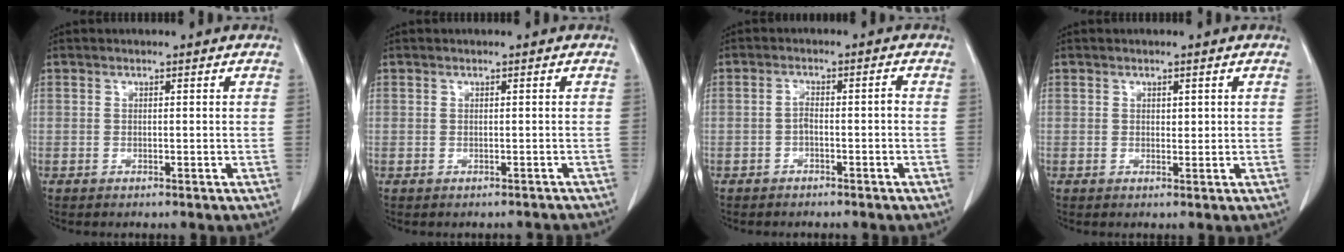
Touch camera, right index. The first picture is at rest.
{"total": 1.2, "force": [-0.9, 0.8, 0.1], "torque": [0.003, 0.005, -0.013]}
{"total": 2.3, "force": [-0.9, 0.5, 2.0], "torque": [-0.034, 0.005, -0.014]}
{"total": 1.0, "force": [0.4, 0.6, 0.7], "torque": [-0.007, -0.003, 0.006]}